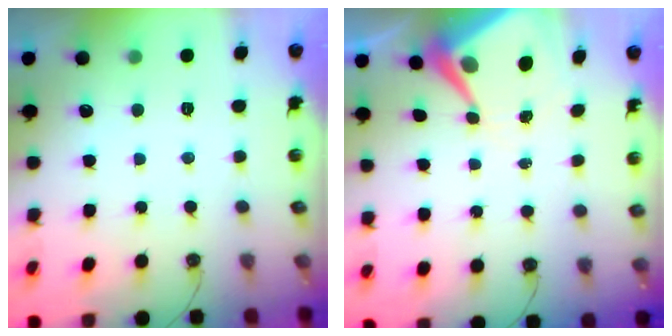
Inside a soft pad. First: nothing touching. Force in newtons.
{"total": 7.0, "press": 6.9, "slide": 0.8}